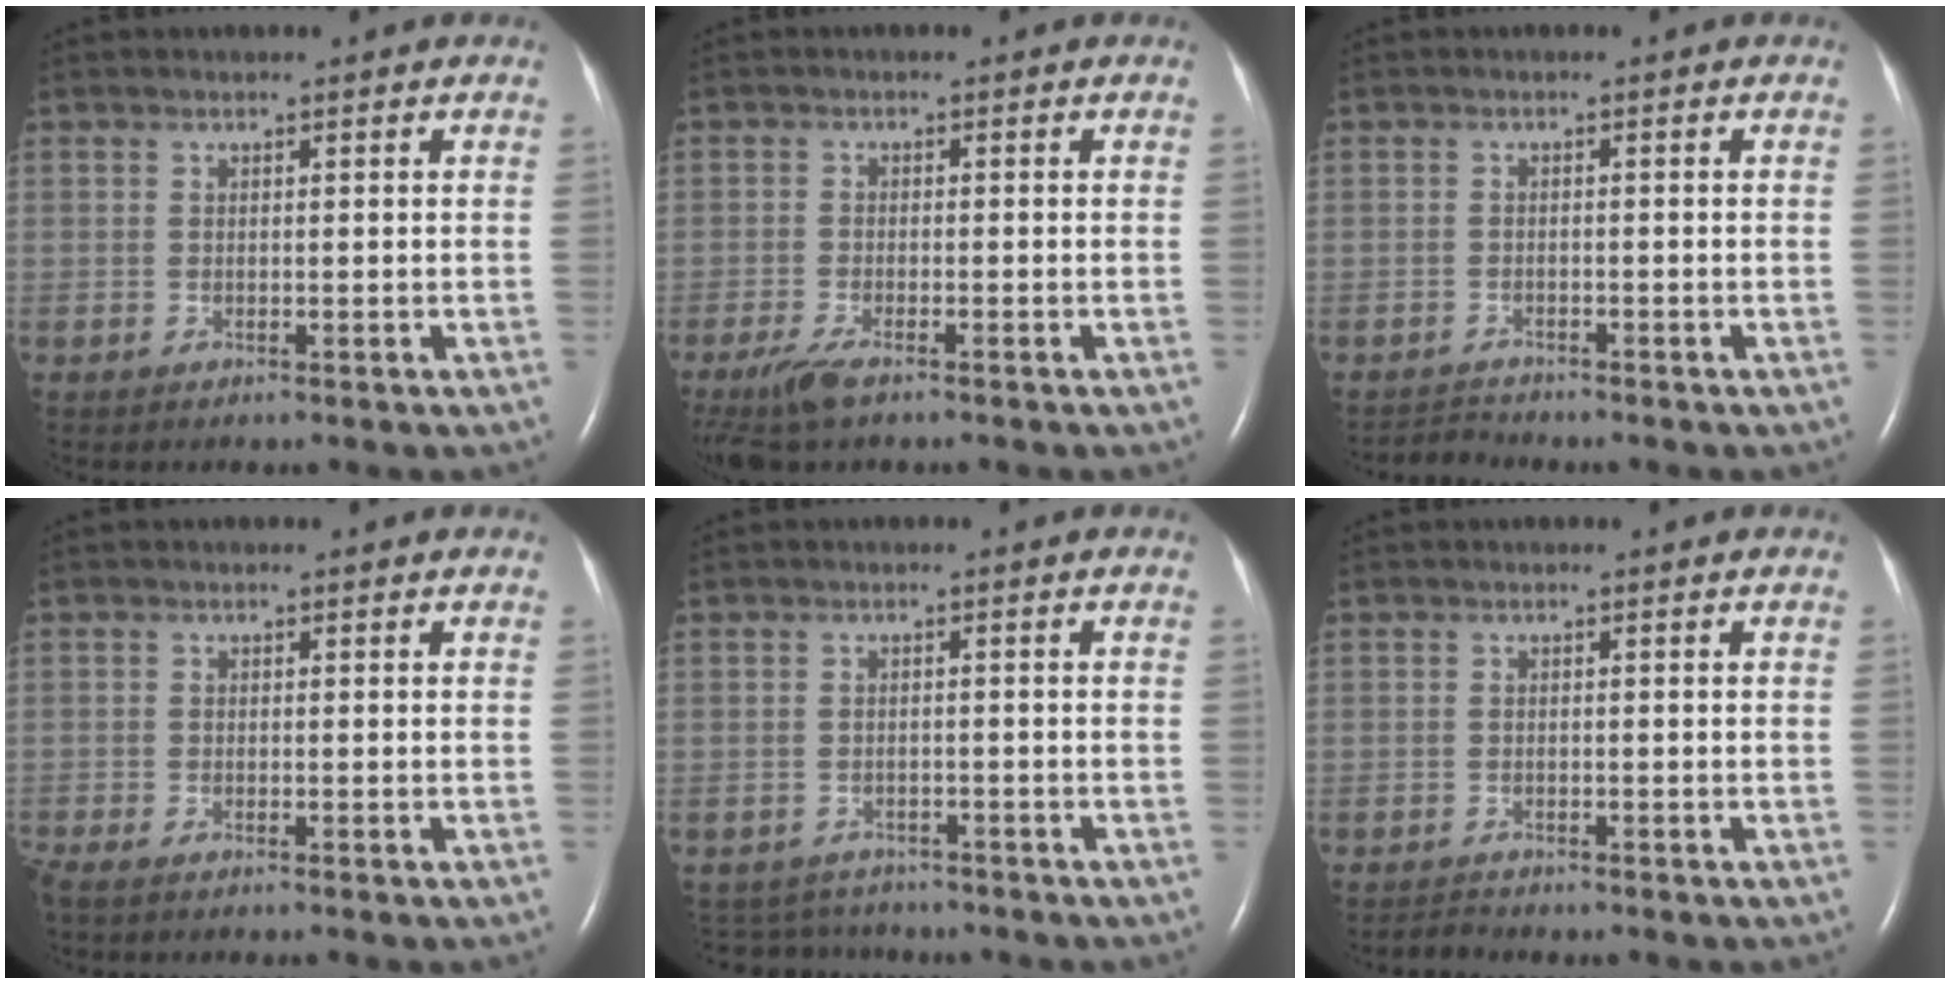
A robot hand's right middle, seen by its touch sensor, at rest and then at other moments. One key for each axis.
{"total": 5.4, "fx": -3.9, "fy": 1.2, "fz": 3.5, "tx": -0.079, "ty": -0.015, "tz": -0.069}
{"total": 1.8, "fx": -1.7, "fy": -0.1, "fz": -0.7, "tx": 0.011, "ty": -0.012, "tz": -0.029}
{"total": 2.6, "fx": -2.3, "fy": 0.2, "fz": 1.3, "tx": -0.027, "ty": -0.008, "tz": -0.042}
{"total": 5.4, "fx": -5.1, "fy": 1.6, "fz": -0.3, "tx": -0.002, "ty": 0.008, "tz": -0.072}
{"total": 1.2, "fx": -1.2, "fy": -0.1, "fz": -0.3, "tx": 0.001, "ty": -0.008, "tz": -0.020}